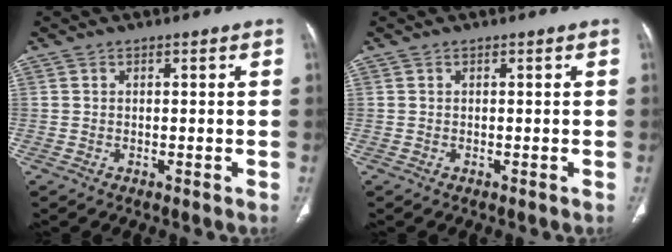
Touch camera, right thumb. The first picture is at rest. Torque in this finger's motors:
{"motor_torque": [0.02, 0.02, 0.00, 0.00, 0.00]}